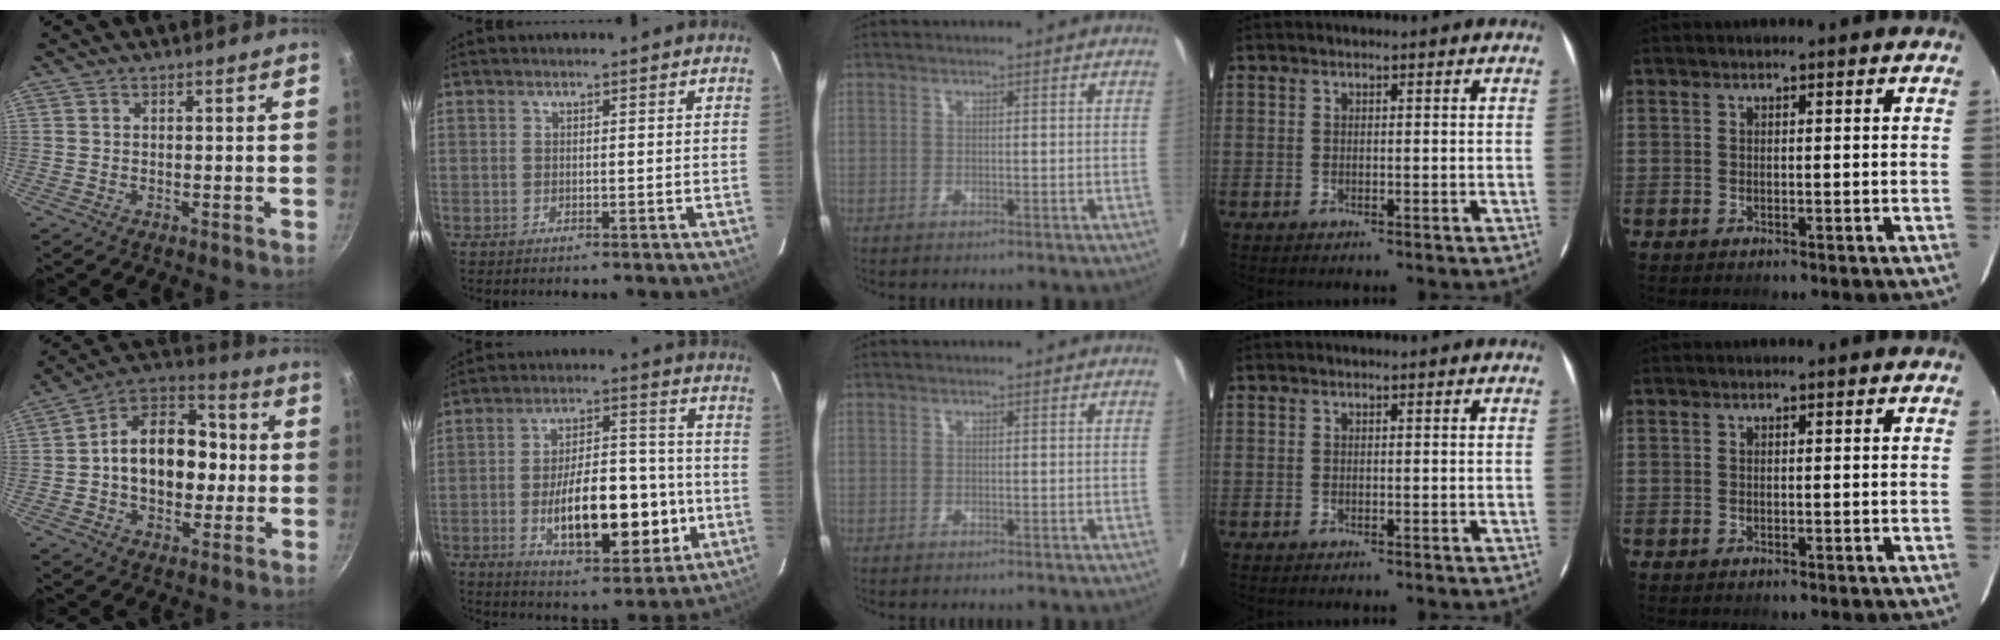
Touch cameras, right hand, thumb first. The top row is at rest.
{"thumb": {"total": 17.1, "force": [-0.3, 11.4, 12.8], "torque": [-0.160, 0.036, -0.012]}, "index": {"total": 16.1, "force": [-3.8, 6.1, 14.4], "torque": [-0.230, 0.013, -0.053]}}